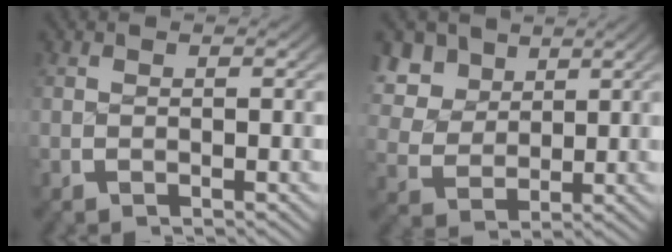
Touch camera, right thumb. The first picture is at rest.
{"total": 8.1, "force": [2.9, 6.4, 4.1], "torque": [-0.107, -0.020, 0.058]}